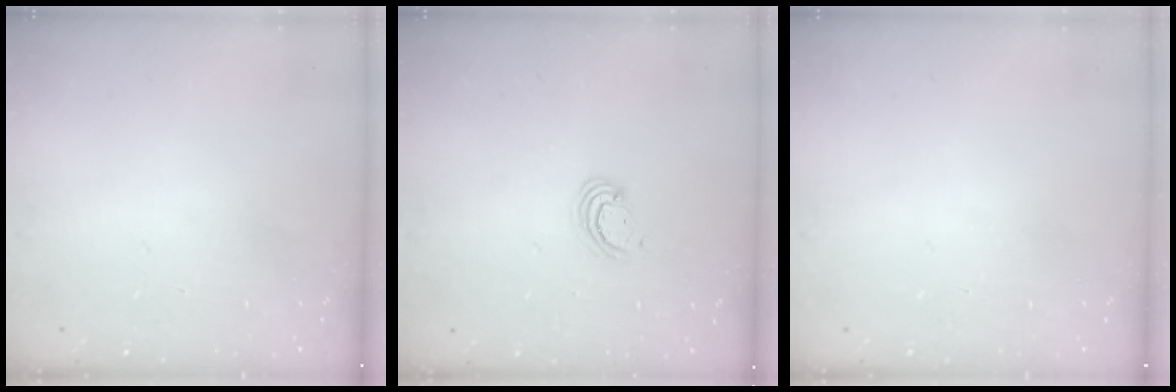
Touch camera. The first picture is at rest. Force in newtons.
{"total": 3.2, "press": 3.1, "slide": 0.3}
{"total": 0.0}